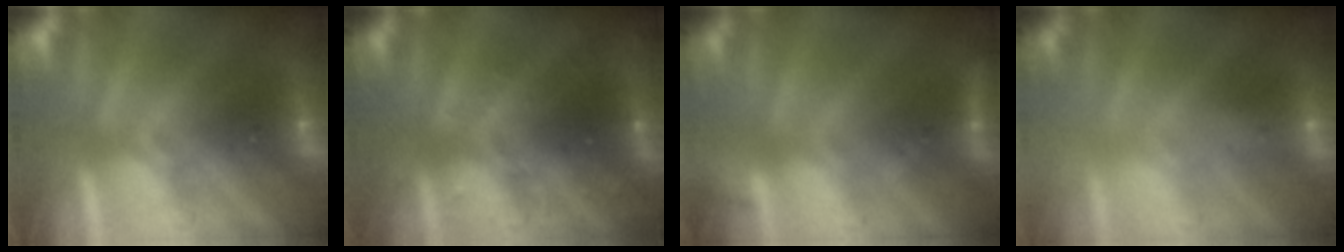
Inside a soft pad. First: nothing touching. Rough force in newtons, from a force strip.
{"total": 2.9}
{"total": 2.7}
{"total": 2.2}